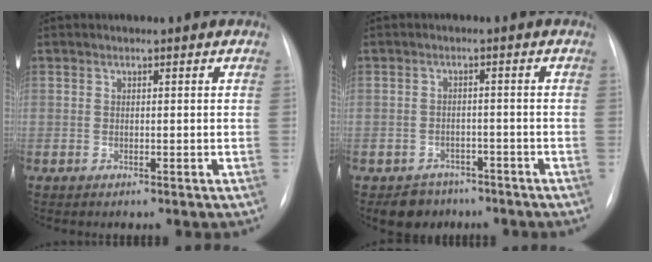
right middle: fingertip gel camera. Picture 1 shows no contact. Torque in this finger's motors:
{"motor_torque": [0.05, -0.05, 0.01, 0.02]}